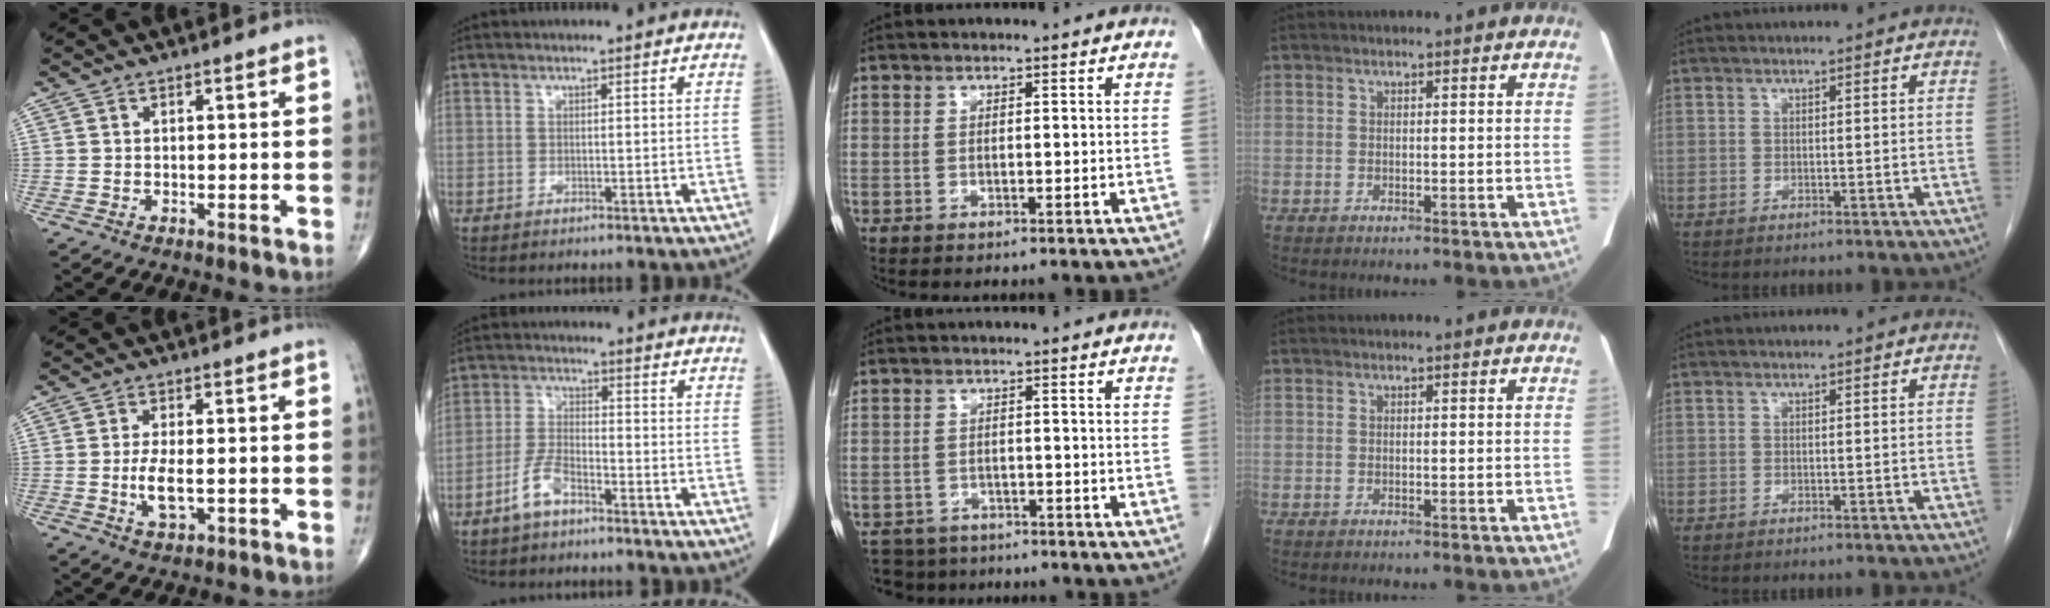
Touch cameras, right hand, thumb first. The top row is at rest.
{"thumb": {"total": 4.8, "force": [-0.8, 1.9, 4.4], "torque": [-0.092, -0.009, -0.013]}, "index": {"total": 5.2, "force": [-3.5, 1.9, 3.3], "torque": [-0.075, 0.004, -0.067]}, "middle": {"total": 5.3, "force": [-4.7, 2.4, -0.5], "torque": [0.013, 0.006, -0.072]}}